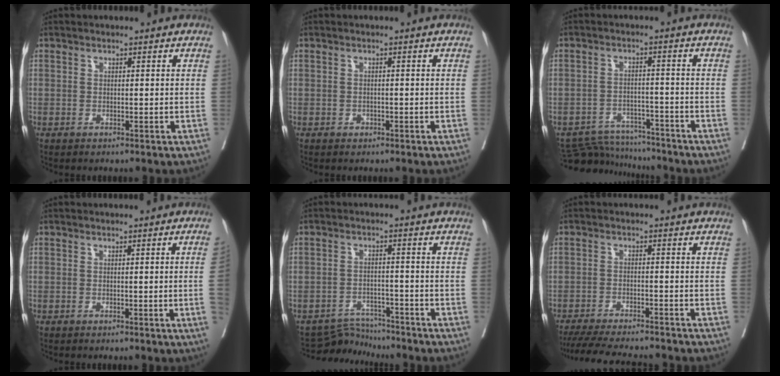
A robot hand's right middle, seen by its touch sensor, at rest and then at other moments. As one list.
[{"total": 0.7, "force": [-0.4, 0.5, 0.2], "torque": [-0.002, 0.003, -0.008]}, {"total": 8.5, "force": [-8.3, 1.8, -0.1], "torque": [0.003, 0.006, -0.132]}, {"total": 2.5, "force": [-0.4, -1.0, 2.3], "torque": [-0.025, -0.002, -0.005]}, {"total": 4.7, "force": [-4.5, 0.4, -1.4], "torque": [0.023, 0.004, -0.074]}, {"total": 12.8, "force": [-11.6, 1.5, 5.2], "torque": [-0.079, -0.017, -0.169]}]